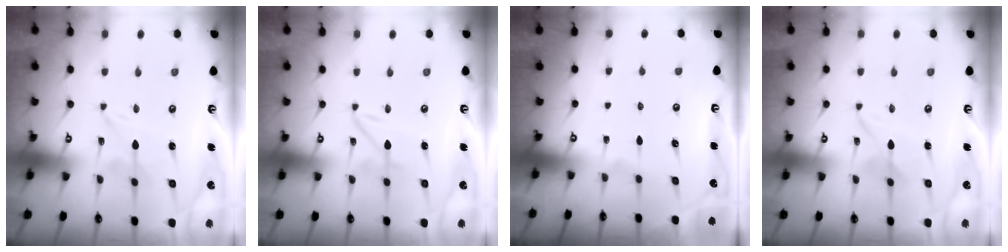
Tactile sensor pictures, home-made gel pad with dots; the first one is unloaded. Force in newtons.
{"total": 1.9, "press": 1.9, "slide": 0.2}
{"total": 0.0}
{"total": 2.3, "press": 2.3, "slide": 0.2}